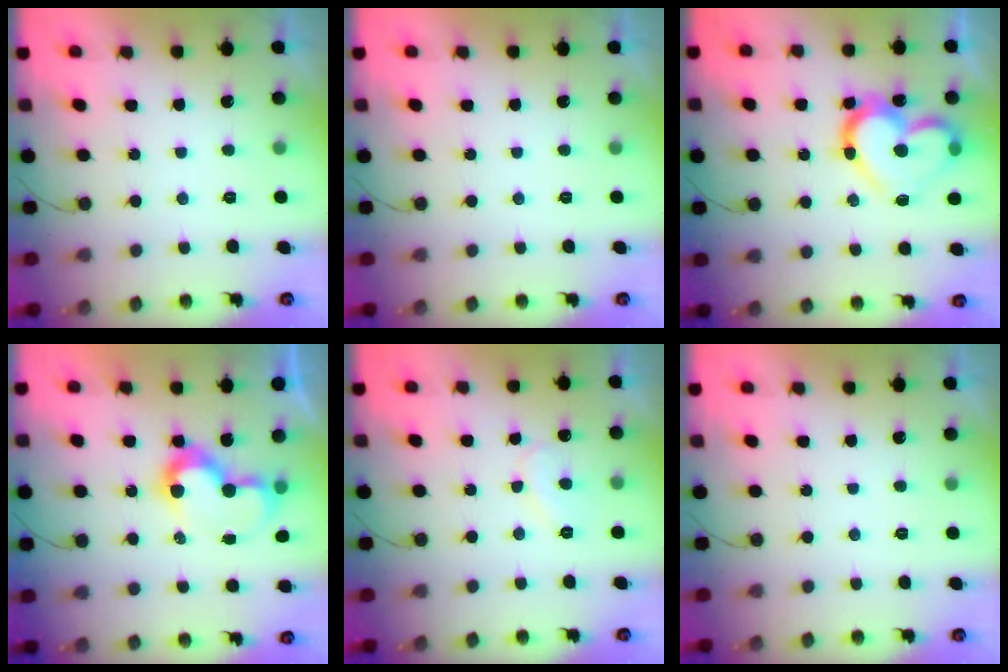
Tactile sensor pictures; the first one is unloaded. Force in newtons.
{"total": 0.0}
{"total": 17.4, "press": 17.3, "slide": 2.0}
{"total": 10.0, "press": 10.0, "slide": 0.3}
{"total": 7.1, "press": 7.1, "slide": 0.3}
{"total": 0.0}